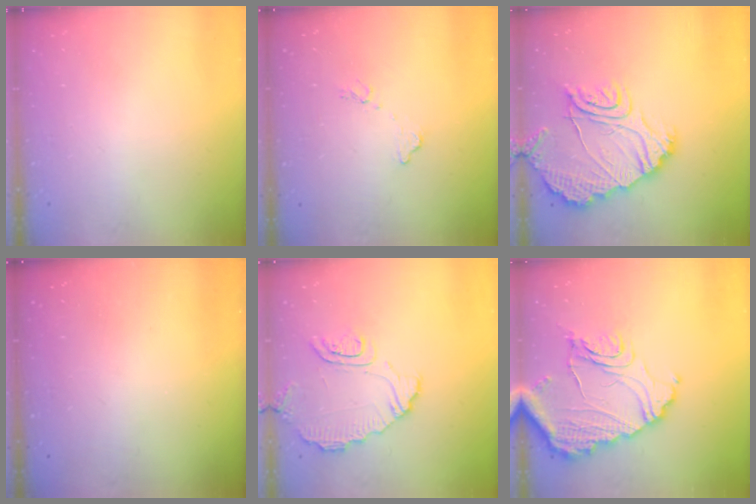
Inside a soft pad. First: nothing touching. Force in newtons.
{"total": 8.8, "press": 8.8, "slide": 0.2}
{"total": 15.7, "press": 15.6, "slide": 1.7}
{"total": 3.1, "press": 3.1, "slide": 0.1}
{"total": 9.1, "press": 9.0, "slide": 0.9}
{"total": 16.7, "press": 16.6, "slide": 1.5}